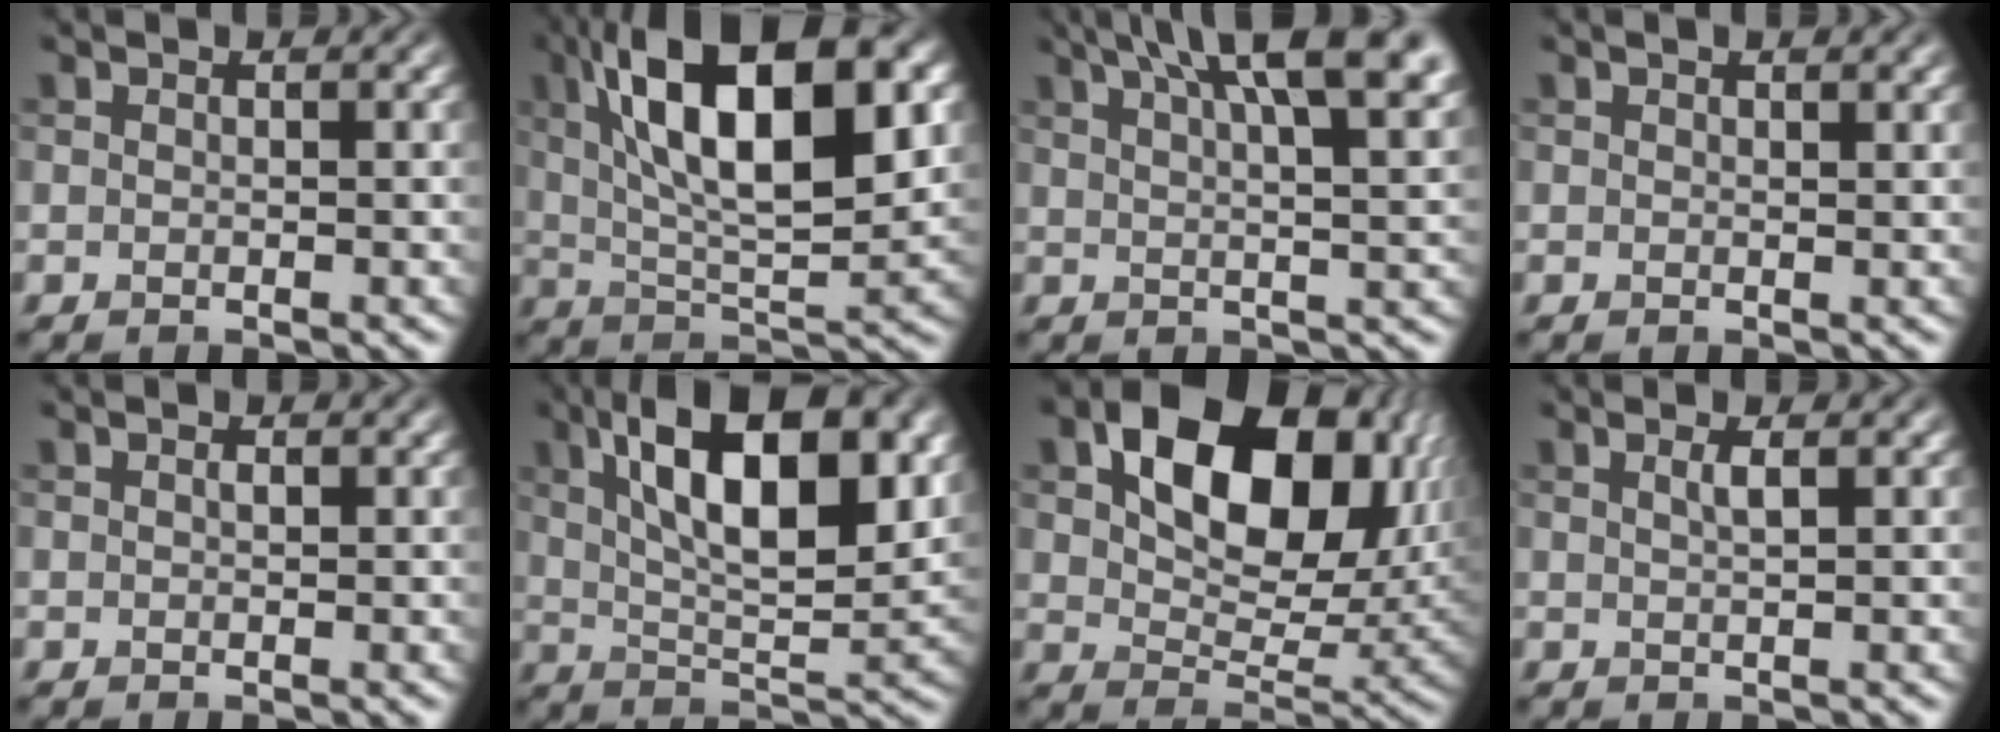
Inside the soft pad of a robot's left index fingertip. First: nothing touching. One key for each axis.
{"total": 14.8, "fx": 4.4, "fy": 5.5, "fz": 13.0, "tx": -0.200, "ty": 0.016, "tz": 0.063}
{"total": 12.5, "fx": 6.9, "fy": 4.1, "fz": 9.5, "tx": -0.107, "ty": 0.050, "tz": 0.068}
{"total": 1.0, "fx": 0.7, "fy": 0.2, "fz": 0.7, "tx": -0.009, "ty": 0.002, "tz": 0.012}
{"total": 0.6, "fx": 0.2, "fy": 0.3, "fz": 0.5, "tx": -0.009, "ty": 0.002, "tz": 0.001}
{"total": 13.2, "fx": 4.9, "fy": 5.3, "fz": 11.1, "tx": -0.165, "ty": 0.004, "tz": 0.078}
{"total": 13.6, "fx": 4.1, "fy": 8.3, "fz": 10.0, "tx": -0.144, "ty": 0.001, "tz": 0.078}
{"total": 1.3, "fx": 0.5, "fy": 0.3, "fz": 1.1, "tx": -0.018, "ty": 0.003, "tz": 0.006}